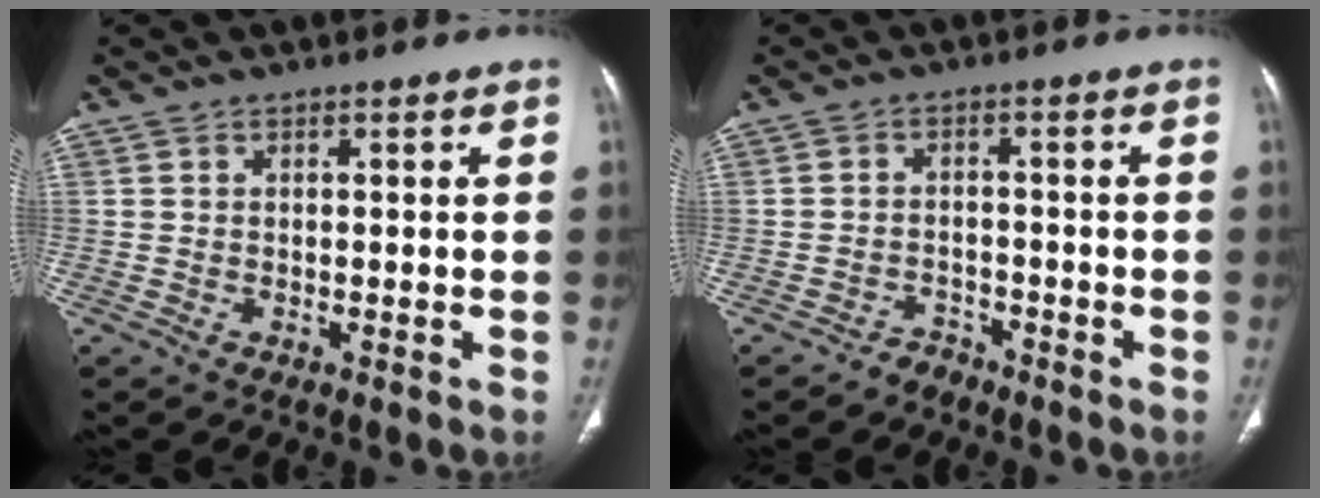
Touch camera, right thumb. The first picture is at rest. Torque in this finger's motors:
{"motor_torque": [-0.04, 0.06, -0.55, 0.05, 0.01]}